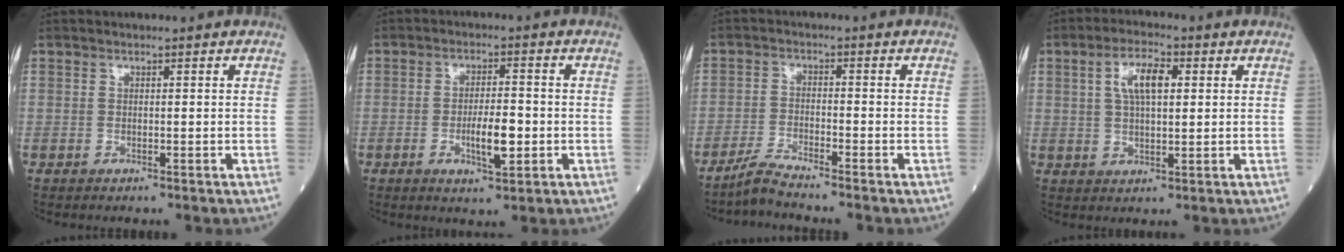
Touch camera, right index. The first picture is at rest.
{"total": 5.6, "force": [-1.3, 1.4, 5.3], "torque": [-0.093, -0.002, -0.018]}
{"total": 3.6, "force": [-3.4, -0.8, 1.0], "torque": [-0.029, -0.019, -0.071]}
{"total": 6.5, "force": [1.9, 2.3, 5.7], "torque": [-0.111, 0.012, 0.037]}